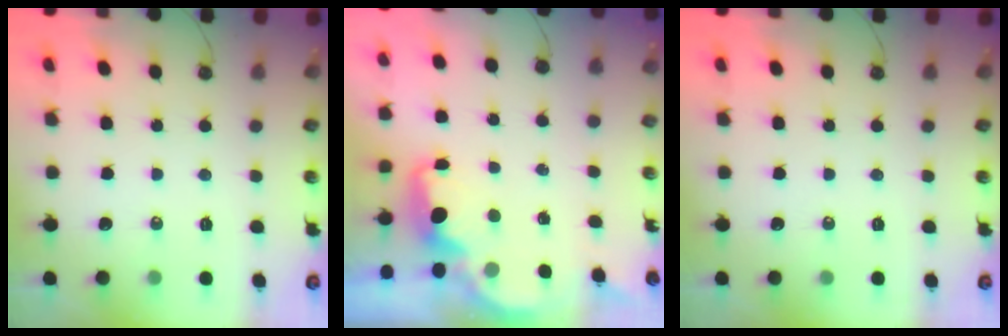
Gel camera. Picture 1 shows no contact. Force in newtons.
{"total": 1.9, "press": 1.8, "slide": 0.5}
{"total": 0.0}